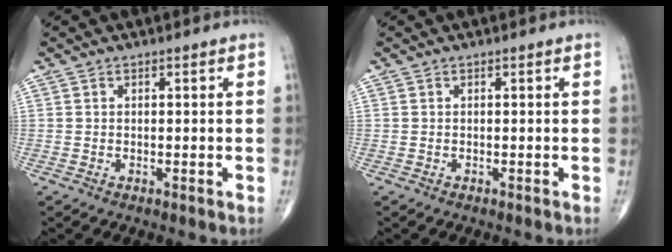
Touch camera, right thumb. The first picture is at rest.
{"total": 0.0}